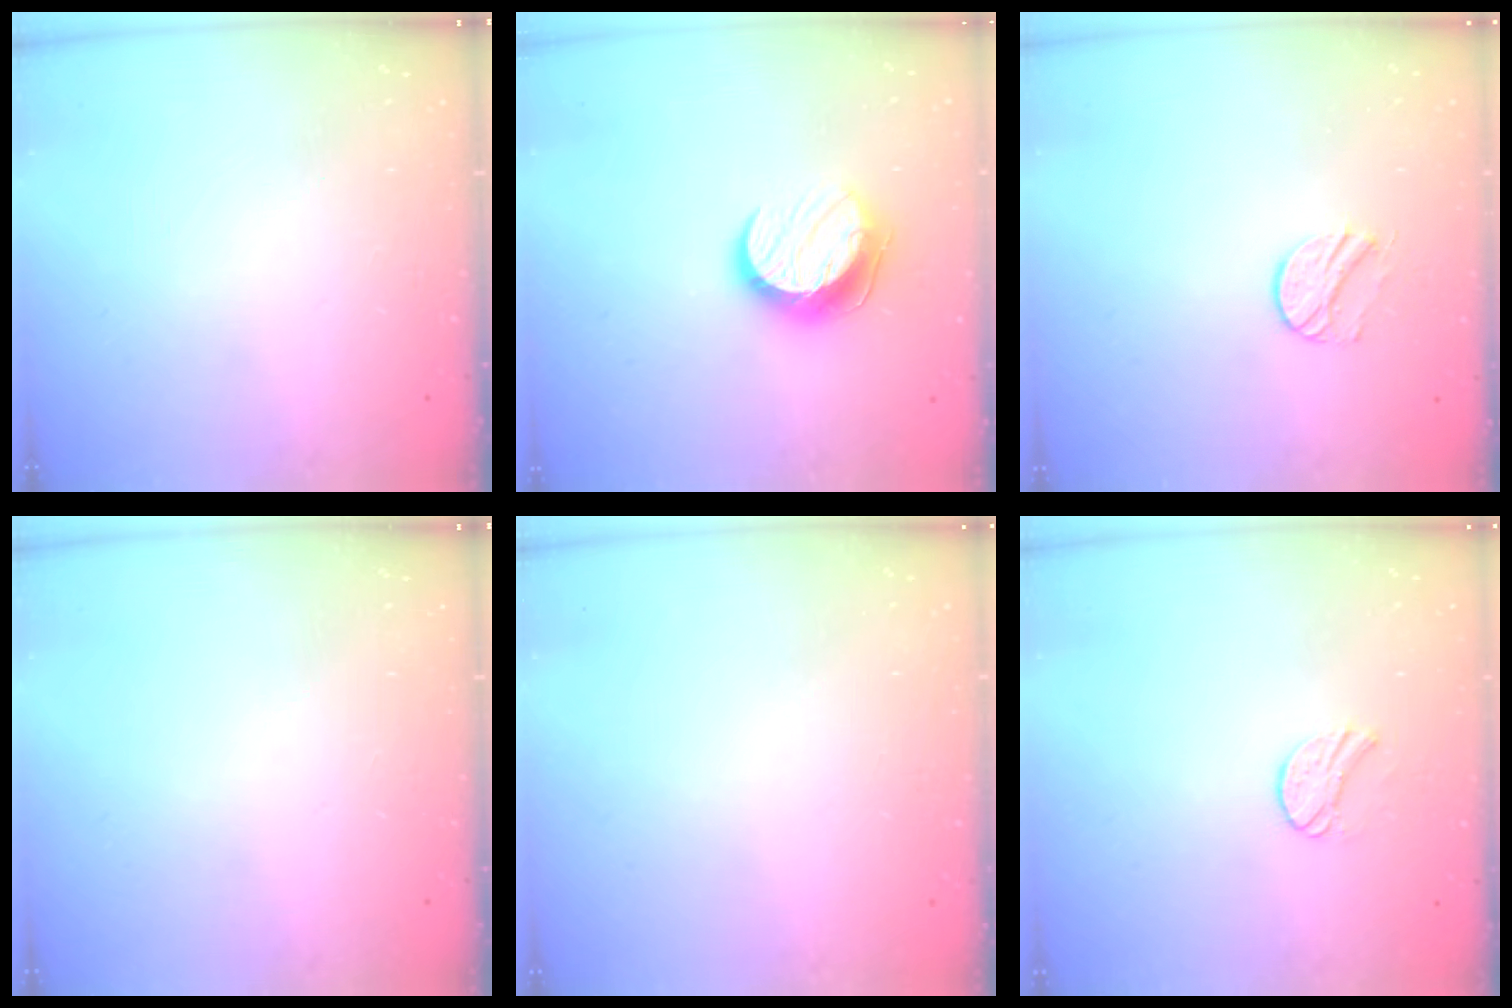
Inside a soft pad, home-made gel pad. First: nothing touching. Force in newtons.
{"total": 10.2, "press": 10.2, "slide": 0.9}
{"total": 9.0, "press": 9.0, "slide": 0.5}
{"total": 0.0}
{"total": 0.6, "press": 0.6, "slide": 0.1}
{"total": 7.3, "press": 7.3, "slide": 0.7}